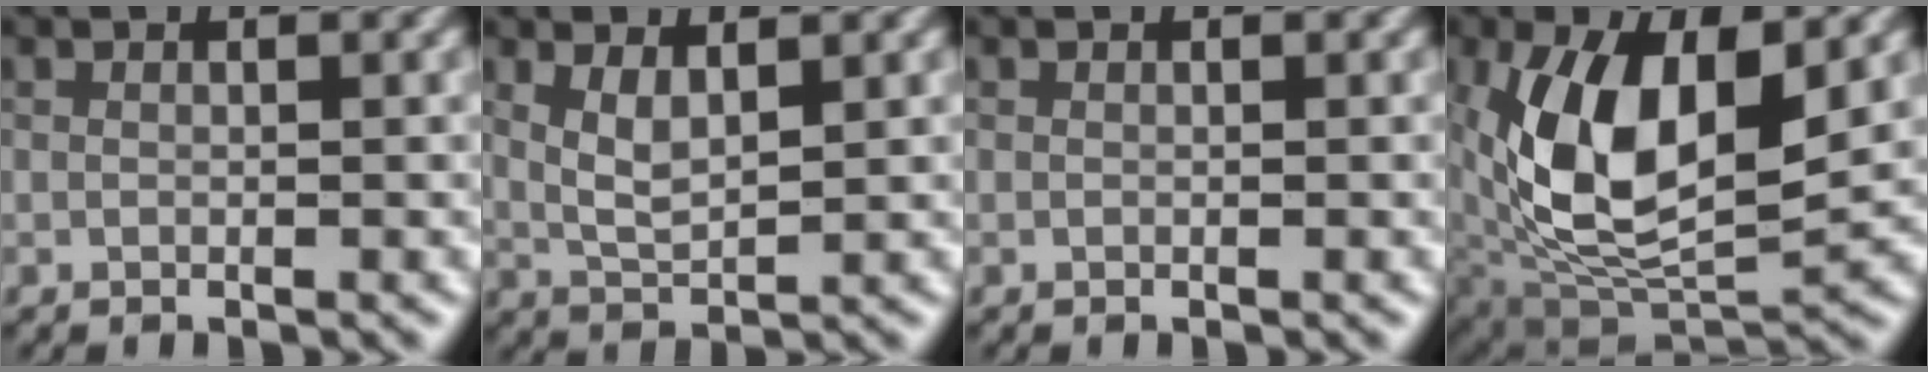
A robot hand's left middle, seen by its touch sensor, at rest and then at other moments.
{"total": 2.4, "force": [1.0, 0.8, 2.0], "torque": [-0.051, -0.007, 0.030]}
{"total": 0.0}
{"total": 10.3, "force": [1.6, 5.4, 8.6], "torque": [-0.172, -0.013, 0.035]}